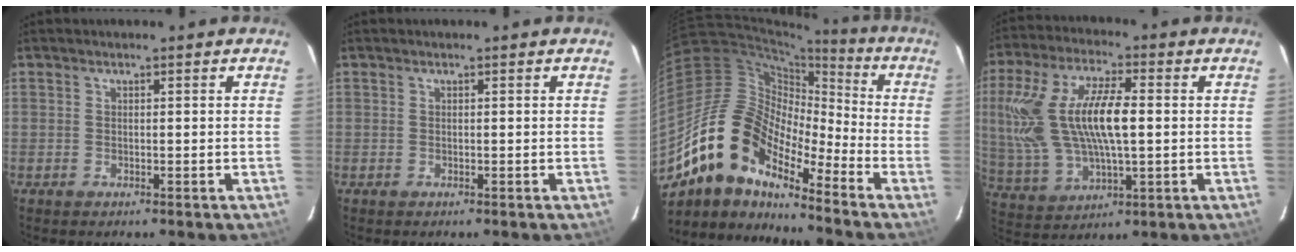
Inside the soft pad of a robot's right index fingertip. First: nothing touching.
{"total": 0.0}
{"total": 16.5, "force": [-12.0, 7.0, 8.9], "torque": [-0.153, 0.001, -0.239]}
{"total": 20.0, "force": [2.4, 8.9, 17.8], "torque": [-0.369, 0.009, 0.059]}